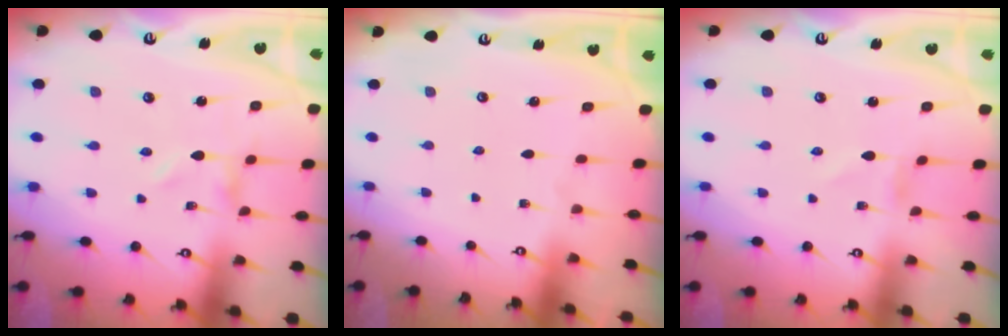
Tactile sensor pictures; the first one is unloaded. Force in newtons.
{"total": 0.0}
{"total": 0.0}